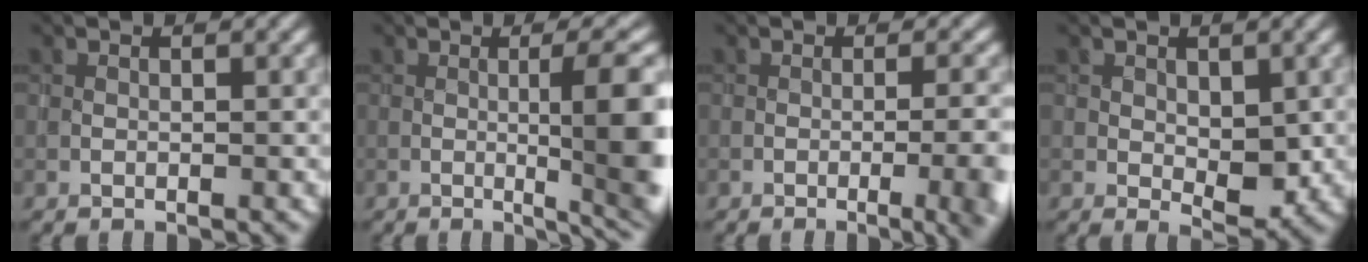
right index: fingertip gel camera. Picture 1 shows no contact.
{"total": 7.6, "force": [-0.7, 1.5, 7.4], "torque": [-0.098, 0.001, -0.008]}
{"total": 8.2, "force": [-3.5, 3.4, 6.7], "torque": [-0.056, -0.003, -0.027]}
{"total": 3.3, "force": [0.1, 2.1, 2.6], "torque": [-0.035, -0.008, 0.006]}